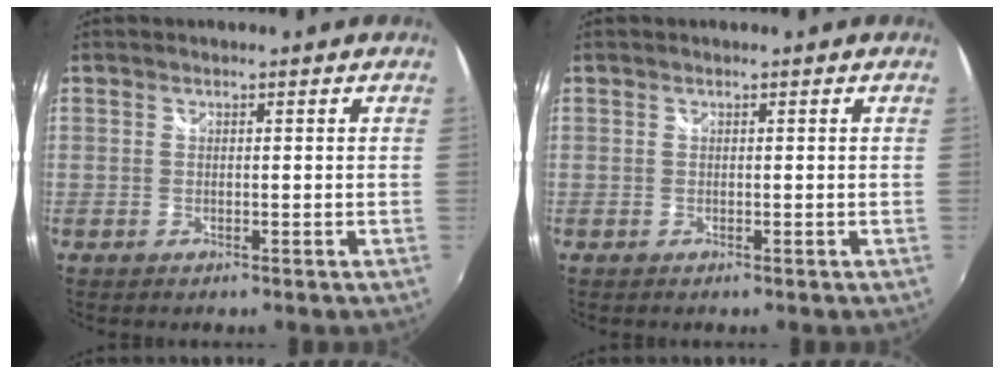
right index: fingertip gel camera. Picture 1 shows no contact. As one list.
[{"total": 0.0}]